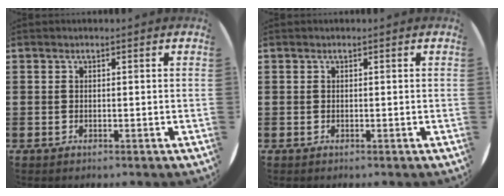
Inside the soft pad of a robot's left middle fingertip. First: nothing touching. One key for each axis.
{"total": 0.0}